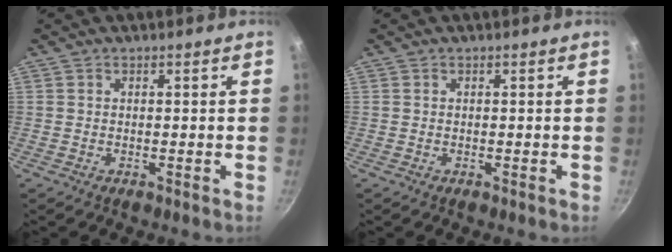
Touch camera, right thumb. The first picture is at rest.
{"total": 0.0}